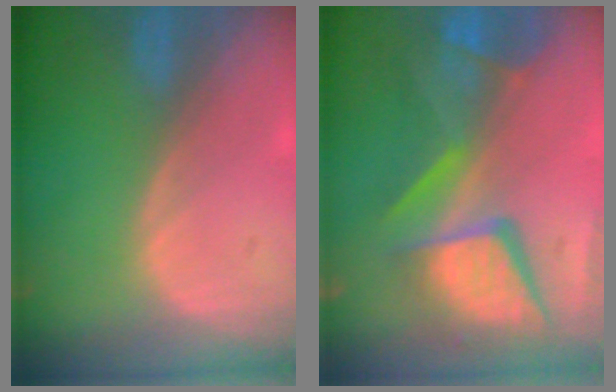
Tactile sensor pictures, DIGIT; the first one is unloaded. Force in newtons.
{"total": 12.8, "press": 10.4, "slide": 7.4}